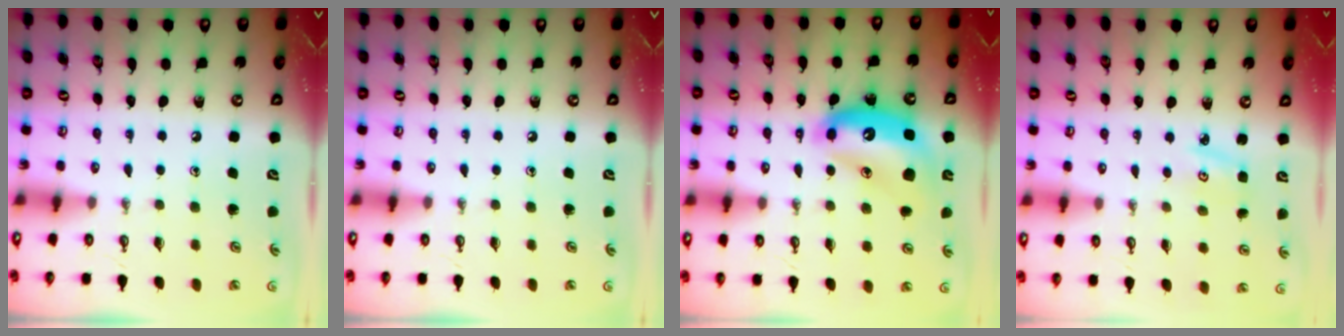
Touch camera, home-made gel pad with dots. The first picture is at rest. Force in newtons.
{"total": 0.0}
{"total": 14.6, "press": 14.5, "slide": 0.8}
{"total": 3.7, "press": 3.6, "slide": 0.6}